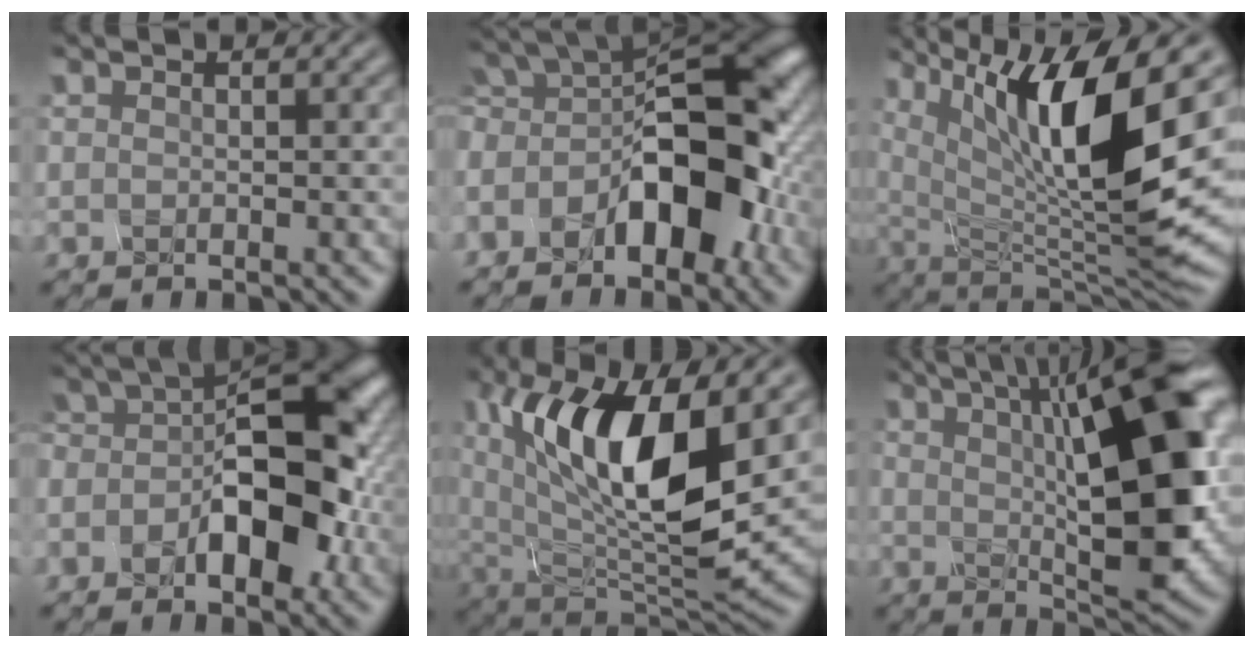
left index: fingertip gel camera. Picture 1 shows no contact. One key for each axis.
{"total": 10.3, "fx": -4.9, "fy": 4.5, "fz": 7.9, "tx": -0.115, "ty": 0.017, "tz": -0.077}
{"total": 12.4, "fx": 3.5, "fy": 3.3, "fz": 11.4, "tx": -0.207, "ty": -0.008, "tz": 0.085}
{"total": 8.8, "fx": -3.3, "fy": 4.5, "fz": 6.8, "tx": -0.099, "ty": 0.014, "tz": -0.046}
{"total": 11.0, "fx": 3.0, "fy": 4.2, "fz": 9.7, "tx": -0.176, "ty": -0.017, "tz": 0.075}
{"total": 13.0, "fx": 1.6, "fy": 3.2, "fz": 12.5, "tx": -0.174, "ty": 0.010, "tz": 0.045}